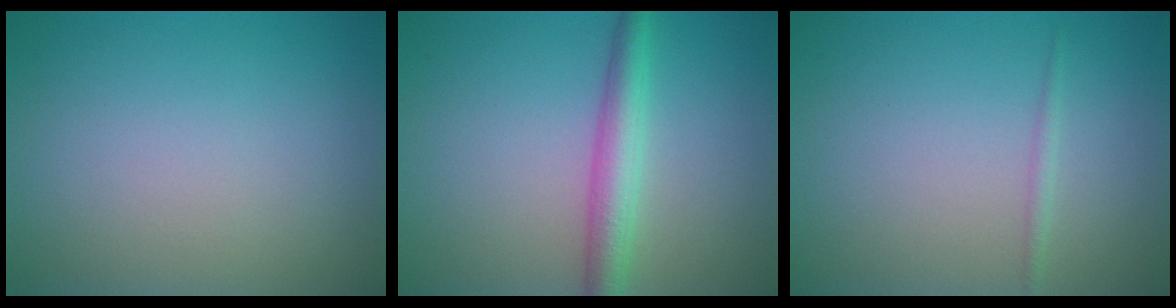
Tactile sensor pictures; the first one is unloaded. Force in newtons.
{"total": 3.6, "press": 3.6, "slide": 0.1}
{"total": 0.8, "press": 0.8, "slide": 0.0}